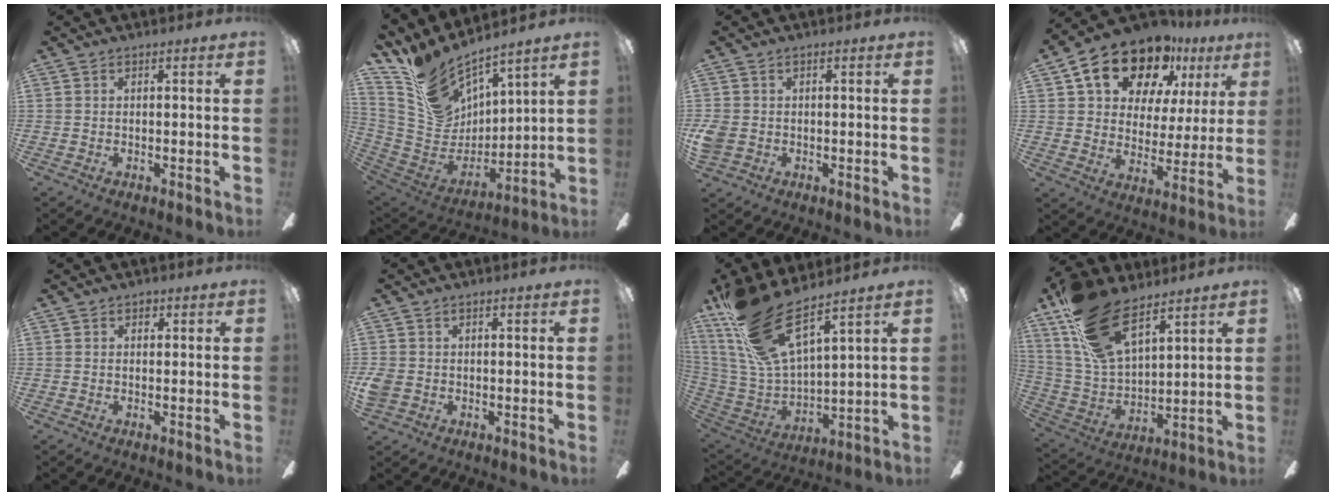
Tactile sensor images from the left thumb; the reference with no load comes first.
{"total": 14.3, "force": [12.2, 5.9, 4.7], "torque": [-0.126, -0.093, 0.228]}
{"total": 3.6, "force": [-0.5, 3.0, 1.9], "torque": [-0.044, 0.003, -0.009]}
{"total": 18.5, "force": [12.0, 10.7, 9.1], "torque": [-0.156, -0.061, 0.214]}
{"total": 1.2, "force": [0.5, 0.9, 0.6], "torque": [-0.003, 0.002, 0.006]}
{"total": 3.2, "force": [-0.5, 2.7, 1.7], "torque": [-0.041, 0.003, -0.011]}
{"total": 20.6, "force": [15.0, 6.2, 12.6], "torque": [-0.280, -0.096, 0.268]}
{"total": 21.8, "force": [14.1, 10.2, 13.1], "torque": [-0.276, -0.059, 0.260]}